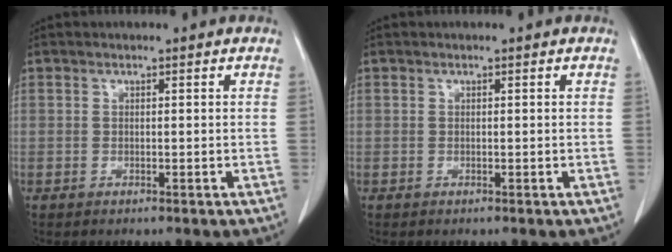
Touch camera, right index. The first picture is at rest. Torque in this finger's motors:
{"motor_torque": [0.00, 0.00, 0.01, -0.01]}